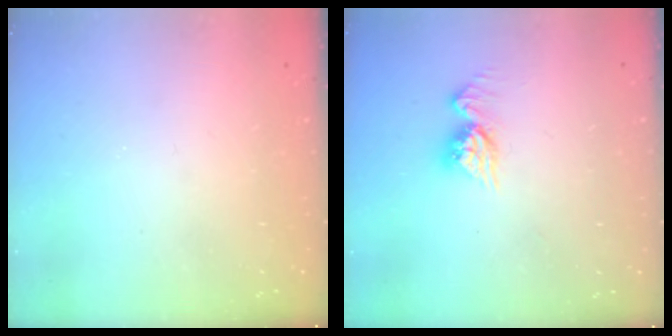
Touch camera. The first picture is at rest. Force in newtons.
{"total": 9.4, "press": 9.4, "slide": 0.9}